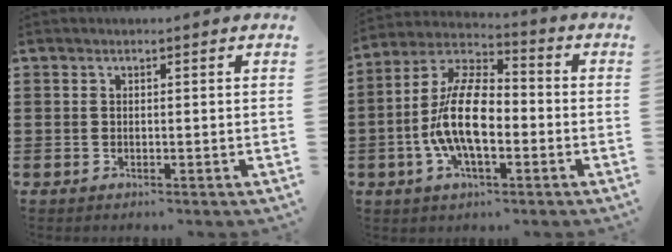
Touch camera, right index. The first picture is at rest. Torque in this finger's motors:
{"motor_torque": [2.14, 0.00, 1.05, 0.21]}